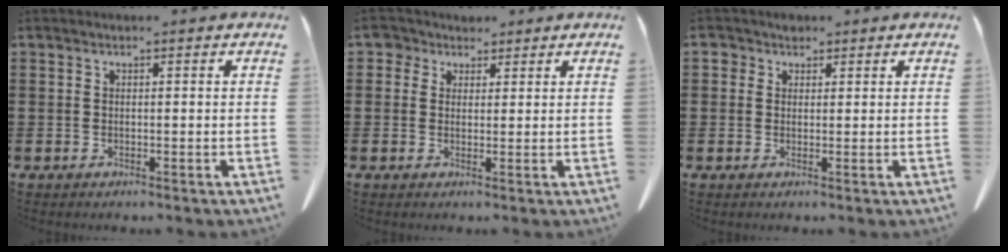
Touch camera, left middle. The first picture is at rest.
{"total": 3.2, "force": [2.0, 2.4, 0.8], "torque": [-0.020, 0.008, 0.035]}
{"total": 2.1, "force": [1.2, 1.6, 0.5], "torque": [-0.007, 0.005, 0.020]}